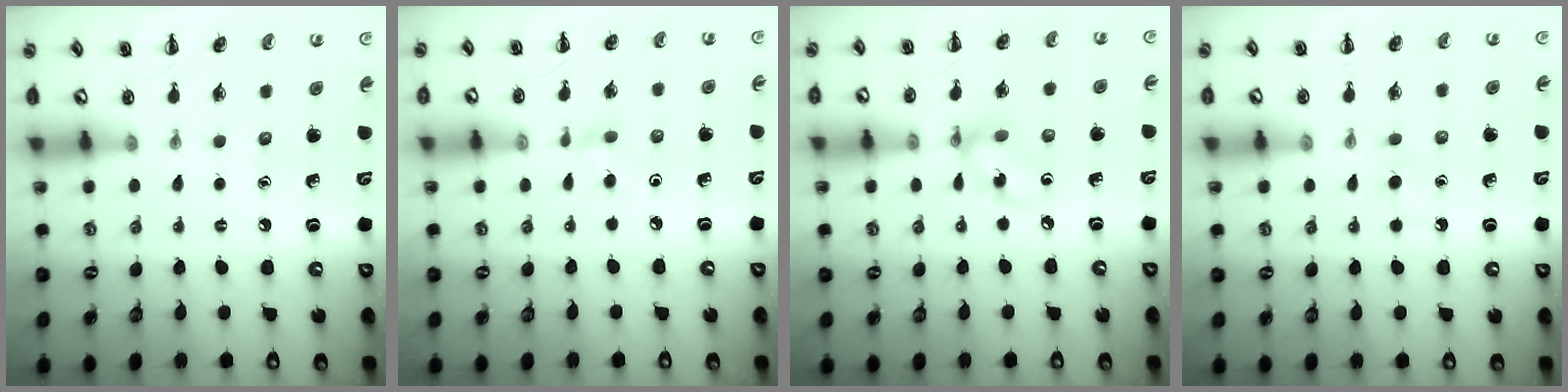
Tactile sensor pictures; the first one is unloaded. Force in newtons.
{"total": 4.4, "press": 4.2, "slide": 1.5}
{"total": 6.2, "press": 6.1, "slide": 0.8}
{"total": 2.7, "press": 2.5, "slide": 1.0}